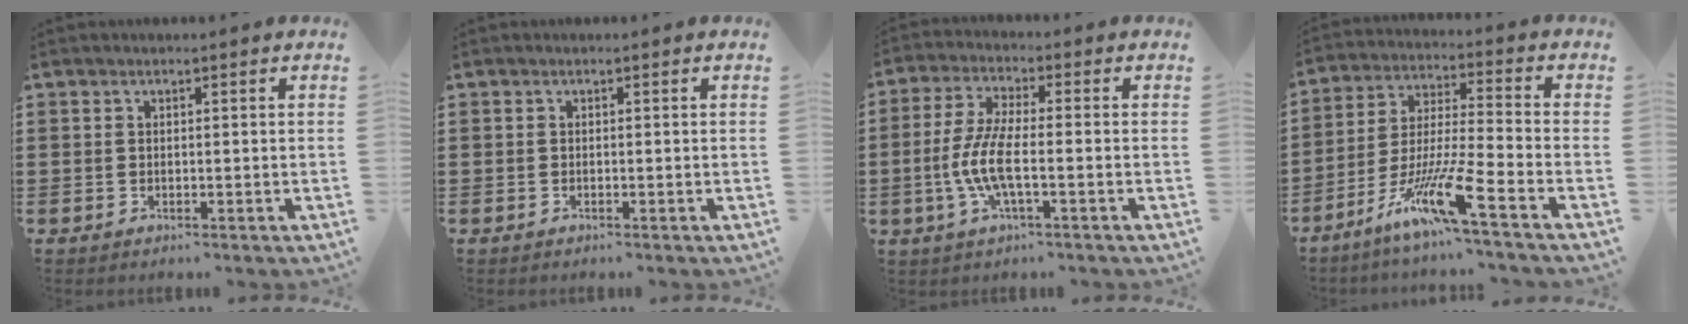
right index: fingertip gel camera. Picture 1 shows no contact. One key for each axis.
{"total": 0.0}
{"total": 7.2, "fx": -2.0, "fy": 2.0, "fz": 6.6, "tx": -0.156, "ty": -0.012, "tz": -0.046}
{"total": 11.5, "fx": -7.6, "fy": 0.3, "fz": 8.6, "tx": -0.186, "ty": -0.009, "tz": -0.154}